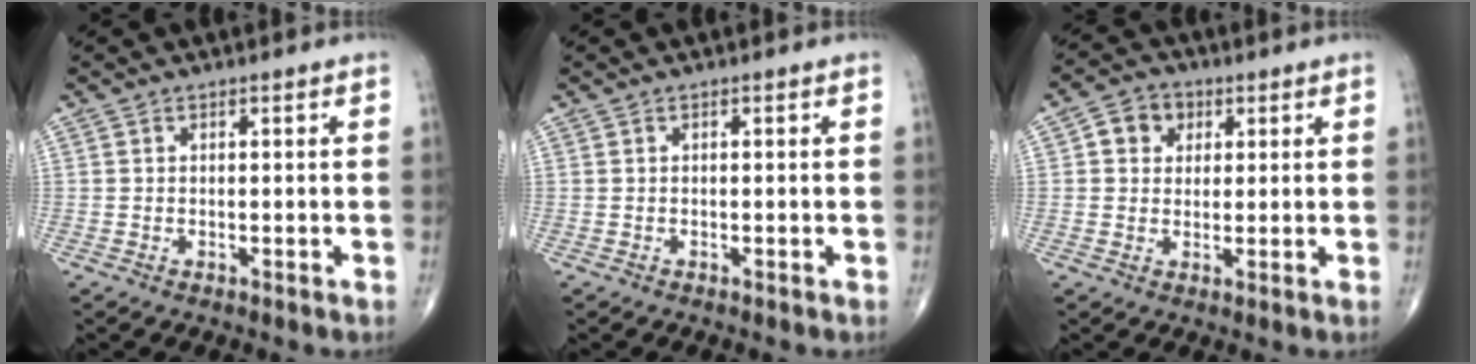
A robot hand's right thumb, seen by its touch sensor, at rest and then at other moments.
{"total": 0.0}
{"total": 5.5, "force": [1.7, 4.7, 2.4], "torque": [-0.010, 0.004, 0.022]}